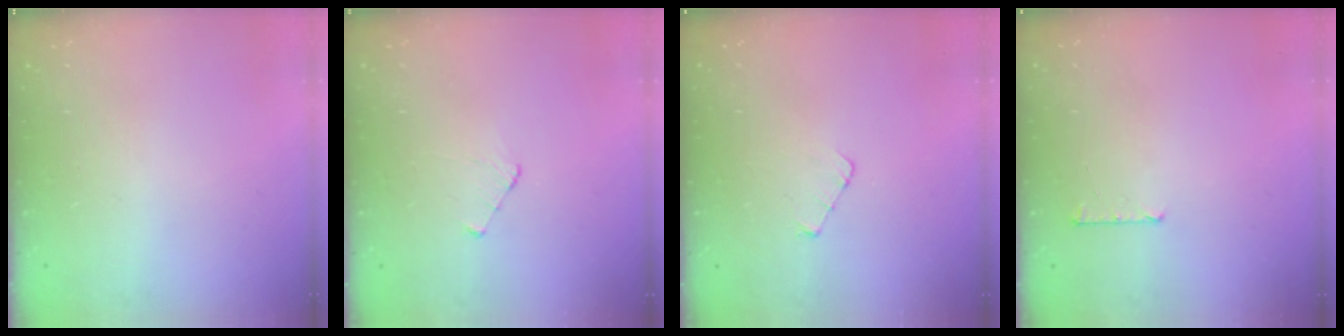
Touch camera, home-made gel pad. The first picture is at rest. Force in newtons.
{"total": 4.0, "press": 4.0, "slide": 0.4}
{"total": 3.4, "press": 3.4, "slide": 0.2}
{"total": 4.6, "press": 4.6, "slide": 0.5}